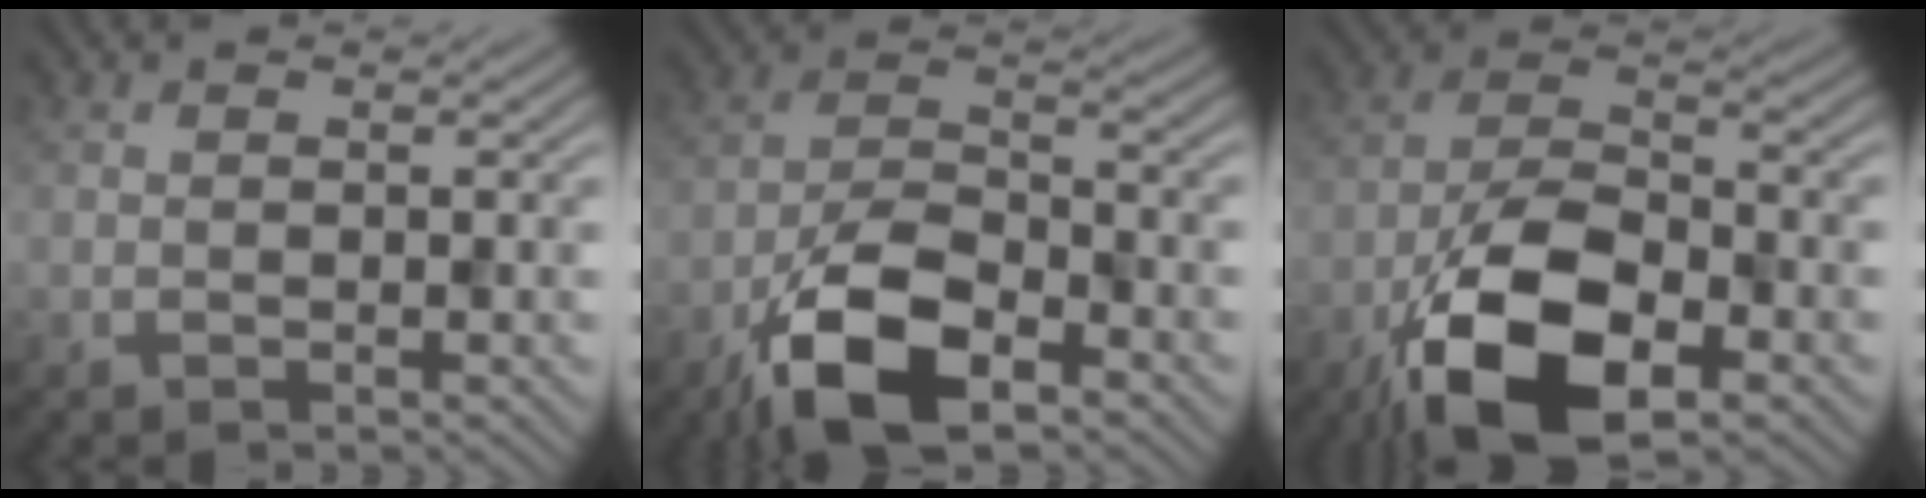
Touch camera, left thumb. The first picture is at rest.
{"total": 10.0, "force": [-5.8, 4.1, 7.0], "torque": [-0.134, 0.000, -0.124]}
{"total": 13.2, "force": [-6.7, 5.8, 9.7], "torque": [-0.193, -0.011, -0.140]}